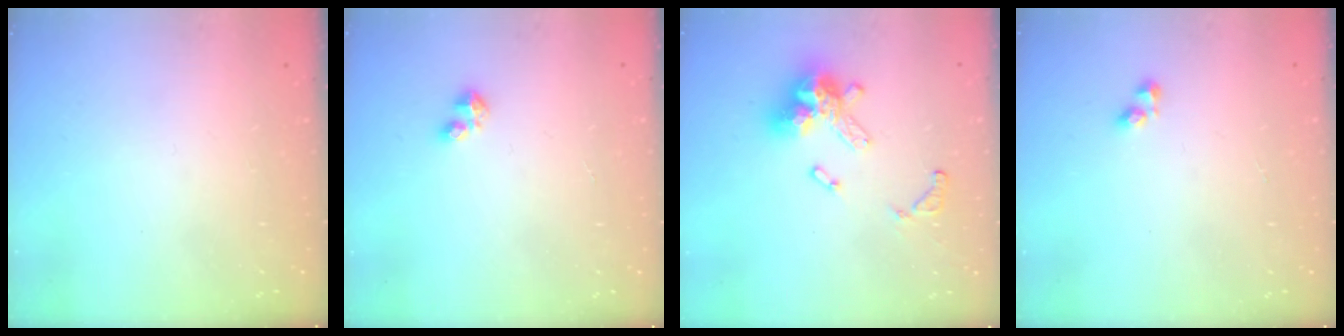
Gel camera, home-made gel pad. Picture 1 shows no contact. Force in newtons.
{"total": 2.9, "press": 2.9, "slide": 0.5}
{"total": 13.8, "press": 13.8, "slide": 1.0}
{"total": 2.4, "press": 2.3, "slide": 0.6}